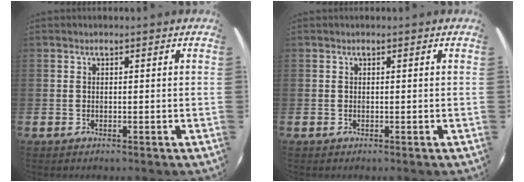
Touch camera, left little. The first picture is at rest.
{"total": 0.0}